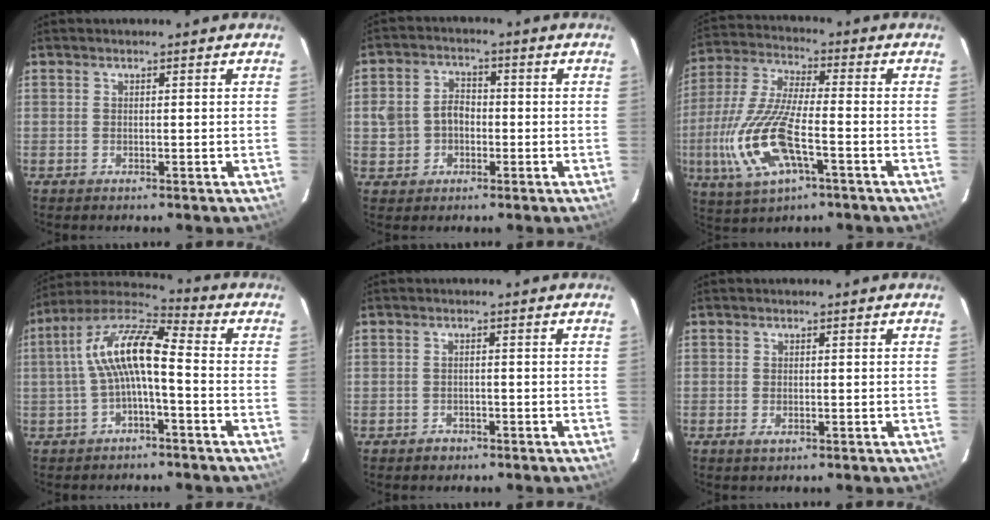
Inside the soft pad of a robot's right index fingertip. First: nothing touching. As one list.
[{"total": 6.3, "force": [-1.0, 5.5, 3.0], "torque": [-0.070, 0.020, -0.010]}, {"total": 16.0, "force": [-5.1, 5.2, 14.3], "torque": [-0.317, -0.014, -0.097]}, {"total": 11.0, "force": [-1.1, 2.9, 10.5], "torque": [-0.214, 0.024, -0.027]}, {"total": 2.1, "force": [-1.2, 1.7, 0.1], "torque": [-0.006, 0.005, -0.016]}, {"total": 1.0, "force": [-0.3, 0.5, 0.8], "torque": [-0.015, -0.002, -0.003]}]